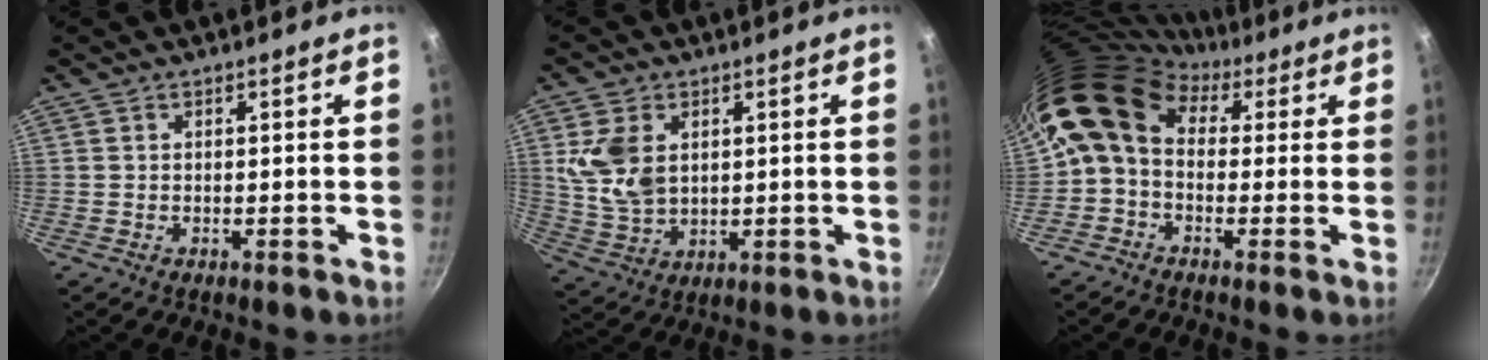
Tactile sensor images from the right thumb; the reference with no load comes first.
{"total": 9.6, "force": [2.3, 6.6, 6.6], "torque": [-0.120, -0.016, 0.053]}
{"total": 12.1, "force": [1.9, 9.3, 7.5], "torque": [-0.133, 0.029, 0.005]}